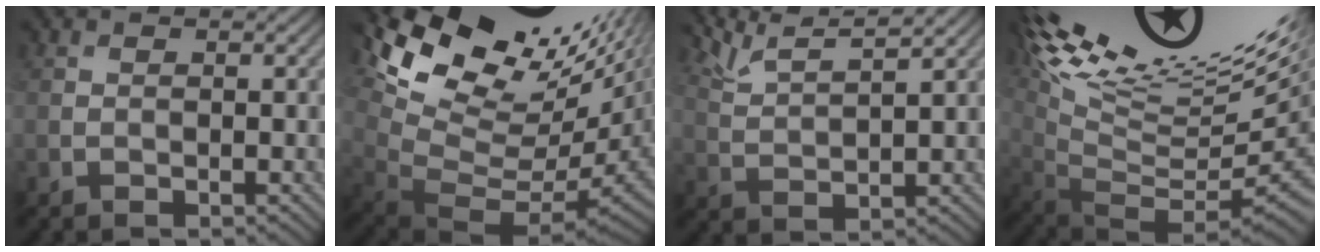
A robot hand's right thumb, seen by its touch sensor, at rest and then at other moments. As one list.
[{"total": 14.7, "force": [6.2, 6.4, 11.8], "torque": [-0.195, 0.006, 0.163]}, {"total": 5.5, "force": [4.9, 0.4, 2.4], "torque": [-0.057, 0.011, 0.105]}, {"total": 17.9, "force": [9.2, 4.5, 14.7], "torque": [-0.219, 0.033, 0.173]}]